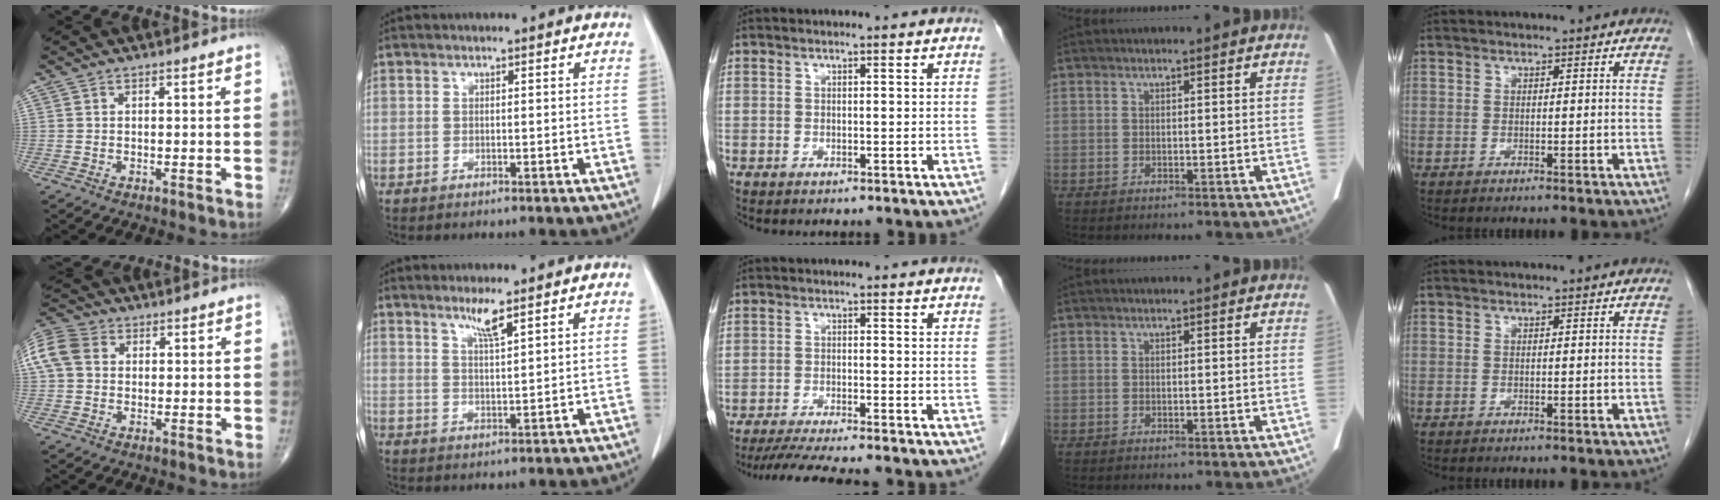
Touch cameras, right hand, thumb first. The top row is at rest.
{"thumb": {"total": 11.3, "force": [2.5, 9.0, 6.4], "torque": [-0.155, 0.029, 0.042]}, "index": {"total": 3.5, "force": [2.5, -0.3, 2.4], "torque": [-0.049, -0.006, 0.051]}, "middle": {"total": 9.6, "force": [-8.4, 0.1, 4.5], "torque": [-0.062, -0.017, -0.132]}}